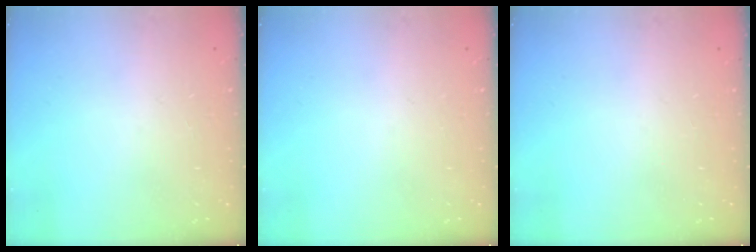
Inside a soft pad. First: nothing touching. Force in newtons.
{"total": 0.0}
{"total": 0.0}